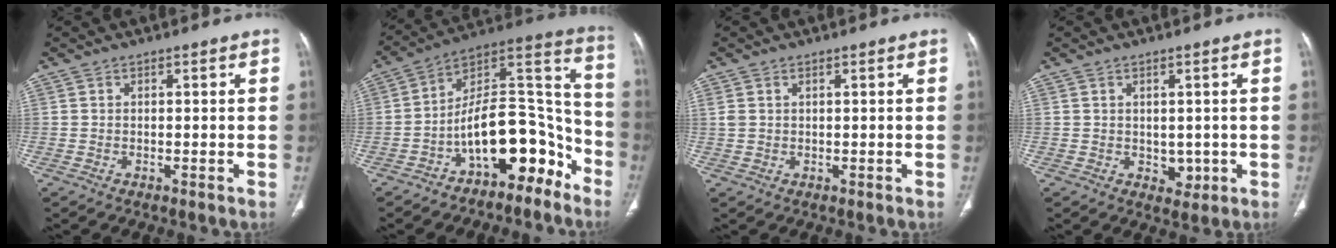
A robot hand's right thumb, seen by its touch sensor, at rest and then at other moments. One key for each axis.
{"total": 17.1, "fx": -9.4, "fy": 8.2, "fz": 11.7, "tx": -0.135, "ty": 0.129, "tz": -0.157}
{"total": 1.0, "fx": 0.4, "fy": 0.6, "fz": 0.6, "tx": -0.017, "ty": 0.008, "tz": 0.012}
{"total": 3.0, "fx": -0.1, "fy": 2.3, "fz": 1.9, "tx": -0.014, "ty": -0.004, "tz": 0.008}